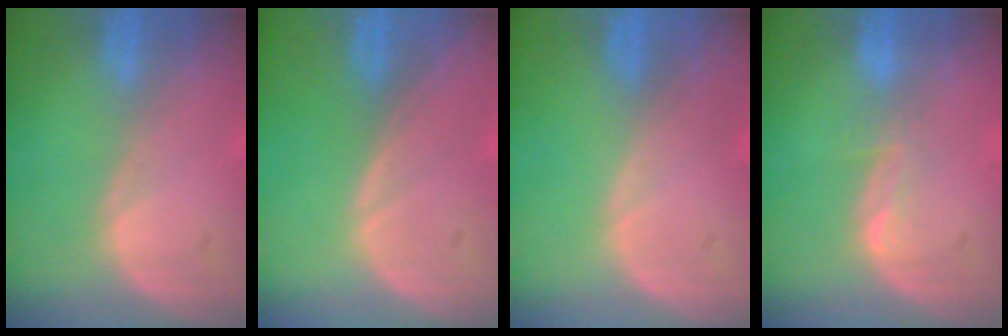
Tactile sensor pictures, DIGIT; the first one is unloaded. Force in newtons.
{"total": 0.0}
{"total": 0.0}
{"total": 2.0, "press": 2.0, "slide": 0.3}